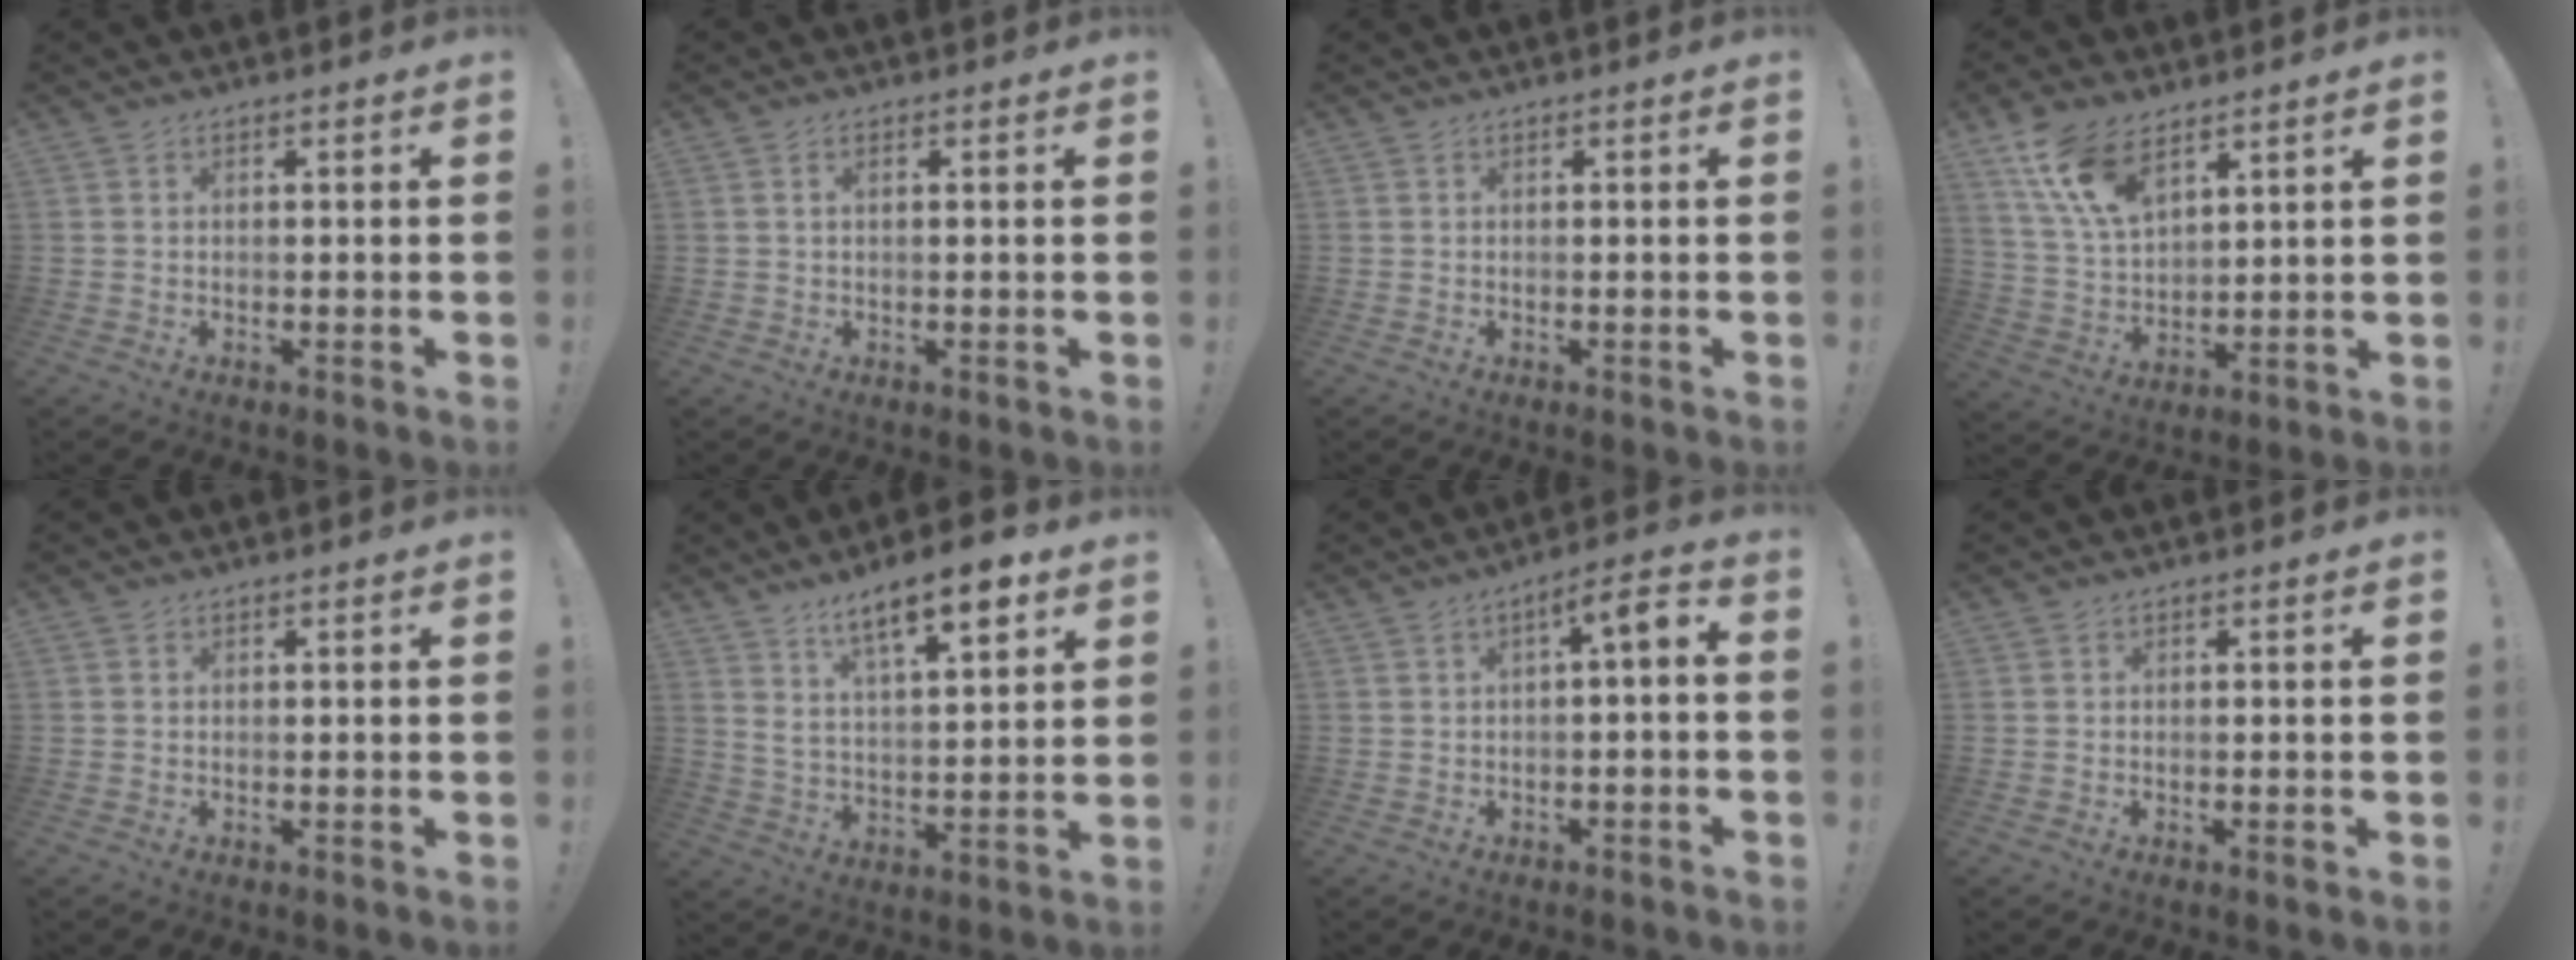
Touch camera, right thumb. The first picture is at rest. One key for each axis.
{"total": 1.3, "fx": 0.3, "fy": 0.5, "fz": 1.2, "tx": -0.018, "ty": 0.000, "tz": 0.004}
{"total": 0.0}
{"total": 13.4, "fx": 8.6, "fy": 6.5, "fz": 8.0, "tx": -0.157, "ty": -0.036, "tz": 0.162}
{"total": 0.0}
{"total": 12.8, "fx": 8.7, "fy": 2.9, "fz": 9.0, "tx": -0.143, "ty": -0.043, "tz": 0.141}
{"total": 5.4, "fx": -0.5, "fy": 1.2, "fz": 5.2, "tx": -0.080, "ty": 0.005, "tz": -0.014}
{"total": 0.6, "fx": -0.3, "fy": 0.0, "fz": 0.5, "tx": 0.001, "ty": -0.003, "tz": -0.006}